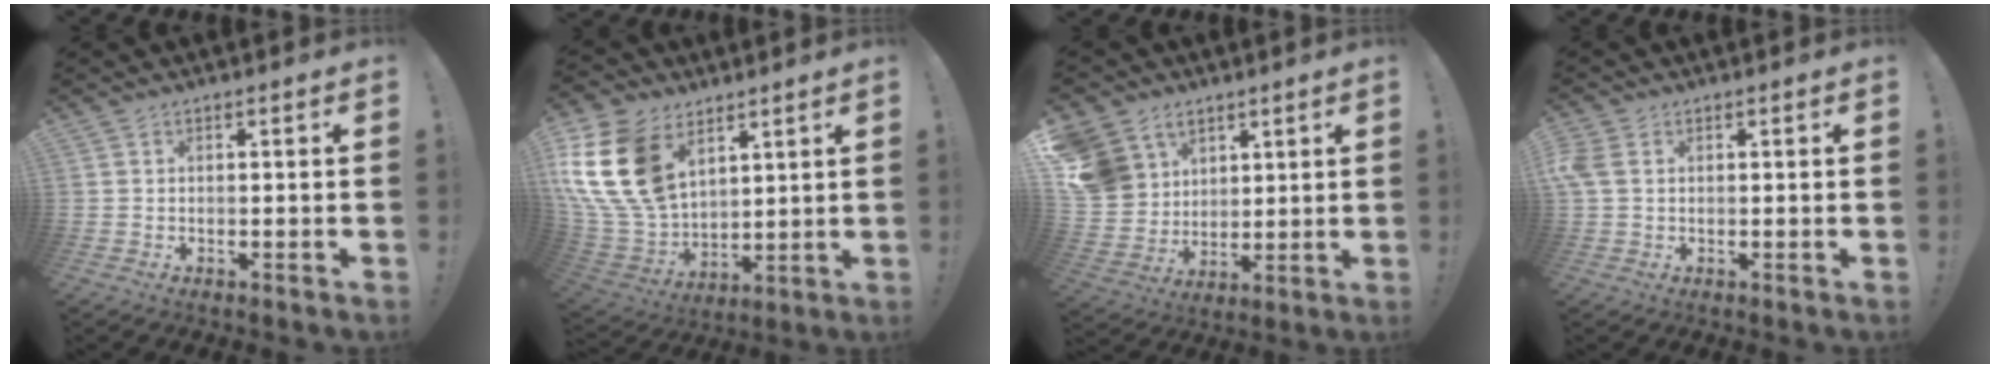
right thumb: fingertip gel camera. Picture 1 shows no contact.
{"total": 22.8, "force": [8.9, 16.0, 13.5], "torque": [-0.285, -0.046, 0.179]}
{"total": 12.2, "force": [5.4, 10.4, 3.4], "torque": [-0.063, -0.030, 0.119]}
{"total": 4.3, "force": [1.0, 3.1, 2.8], "torque": [-0.070, 0.007, 0.021]}